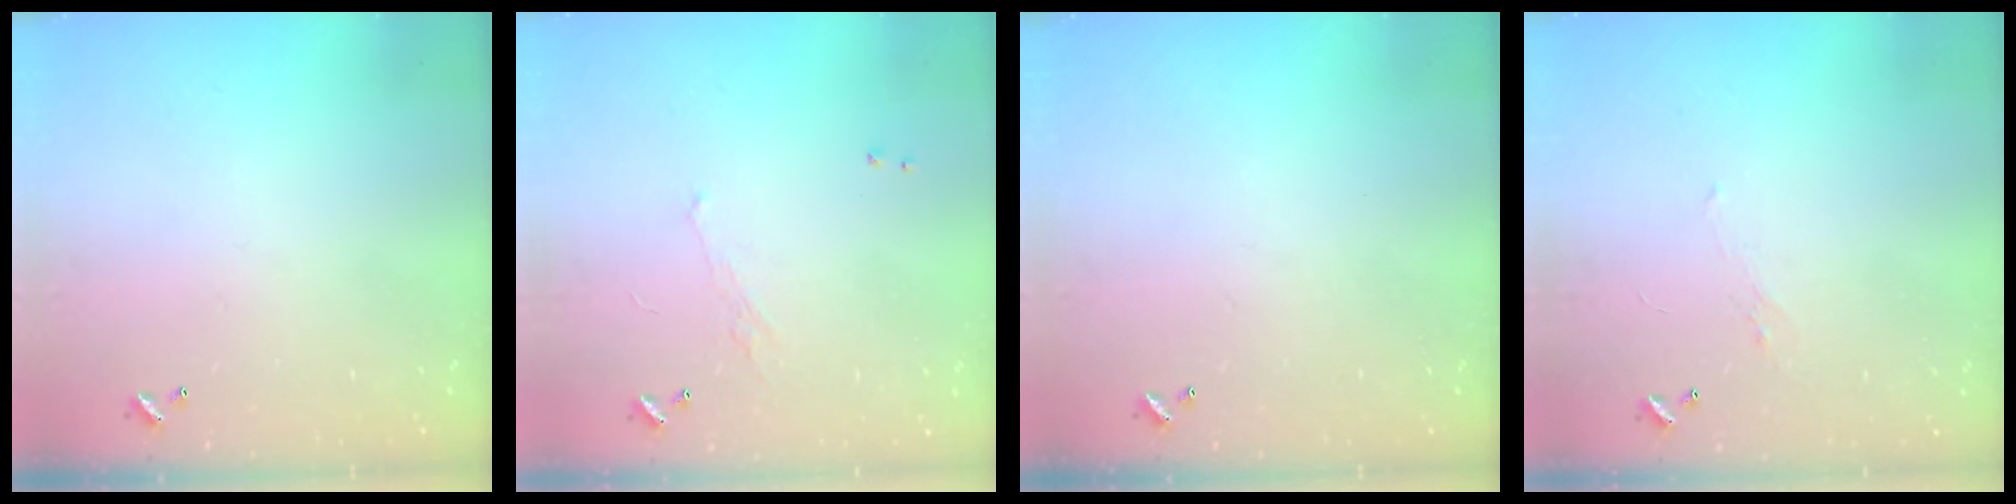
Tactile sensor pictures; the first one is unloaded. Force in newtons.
{"total": 0.7, "press": 0.0, "slide": 0.7}
{"total": 0.0}
{"total": 1.3, "press": 1.1, "slide": 0.7}